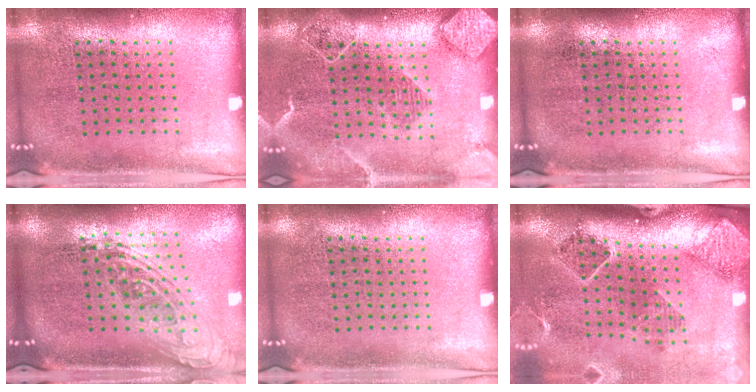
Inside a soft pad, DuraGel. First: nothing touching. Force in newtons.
{"total": 2.3, "press": 2.0, "slide": 1.1}
{"total": 0.0}
{"total": 2.1, "press": 1.5, "slide": 1.5}
{"total": 0.0}
{"total": 1.7, "press": 1.6, "slide": 0.4}